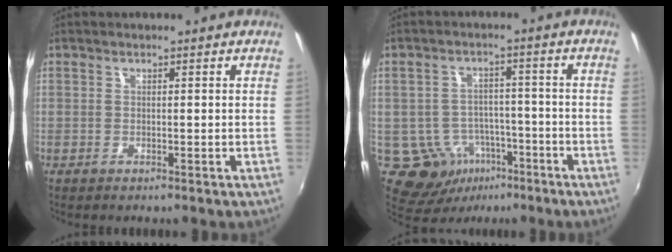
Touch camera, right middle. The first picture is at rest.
{"total": 9.2, "force": [-4.5, 7.4, 3.2], "torque": [-0.068, 0.013, -0.049]}